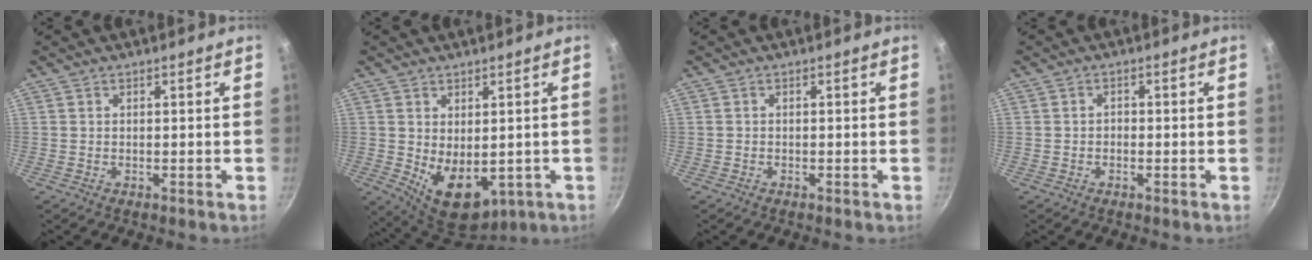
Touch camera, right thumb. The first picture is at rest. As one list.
[{"total": 11.0, "force": [-1.9, 6.5, 8.7], "torque": [-0.115, -0.009, -0.001]}, {"total": 0.0}, {"total": 1.0, "force": [-0.4, 0.8, 0.5], "torque": [0.001, 0.005, -0.010]}]